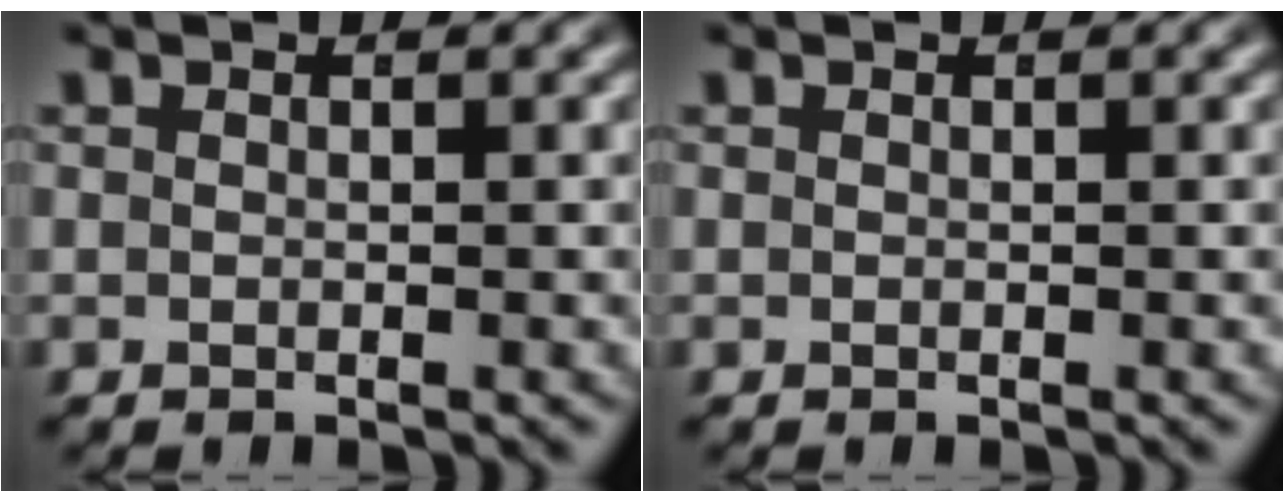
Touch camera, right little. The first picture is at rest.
{"total": 0.0}